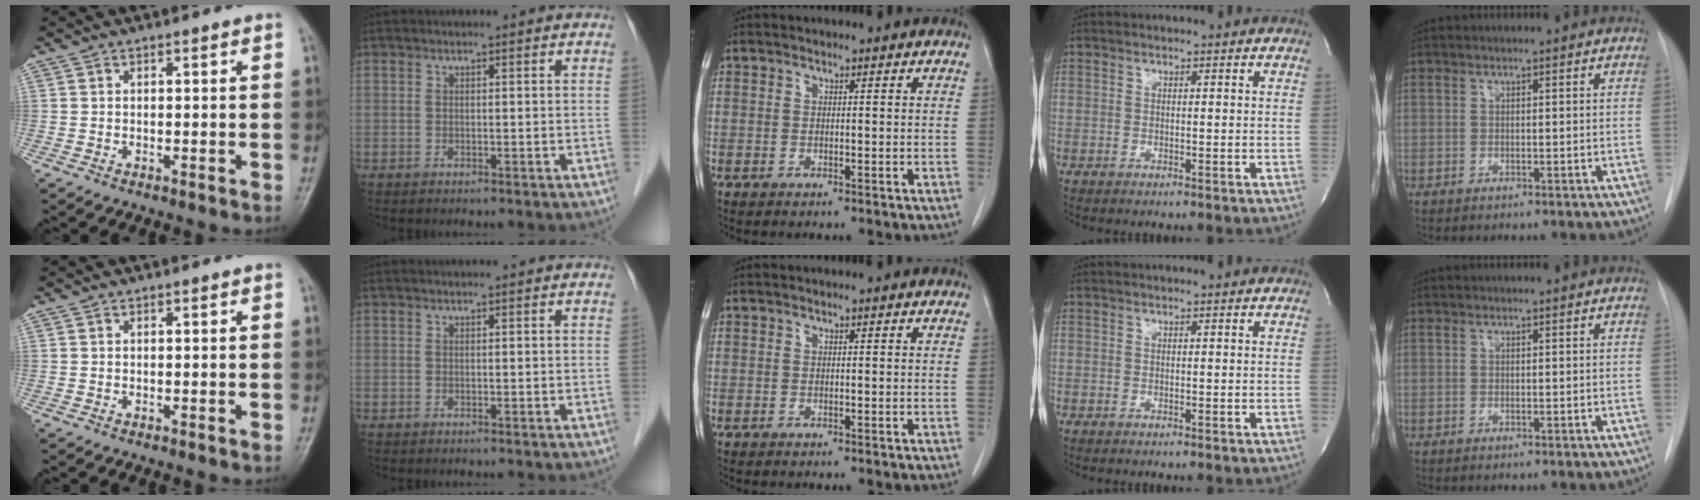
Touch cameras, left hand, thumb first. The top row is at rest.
{}